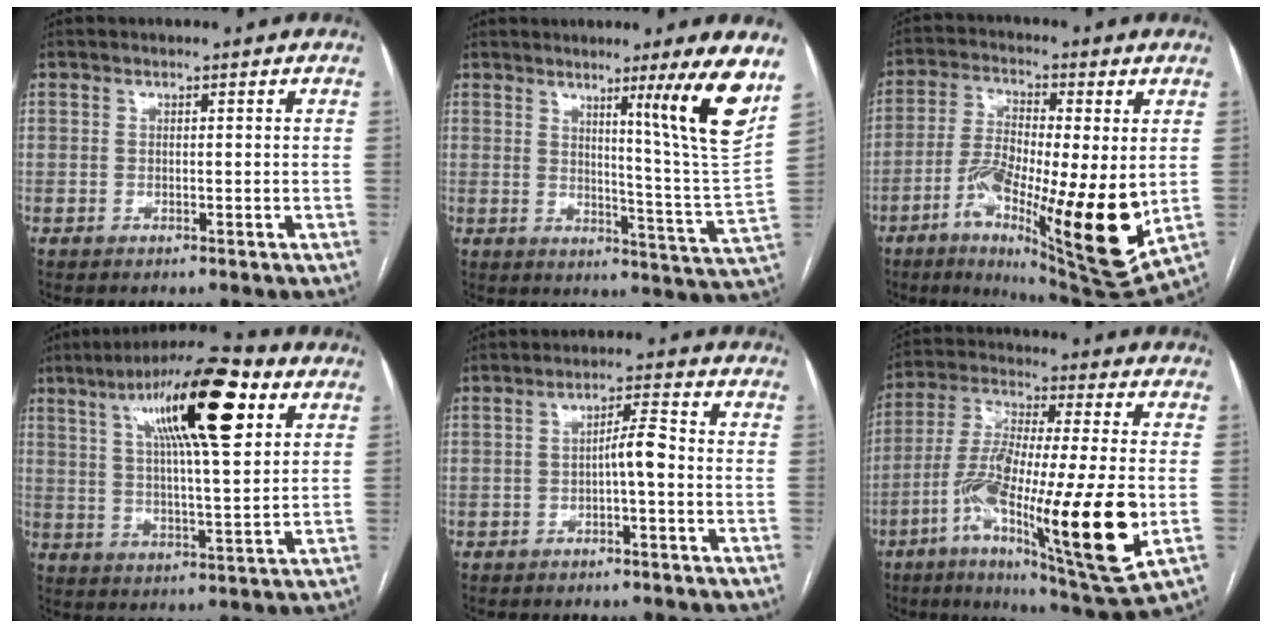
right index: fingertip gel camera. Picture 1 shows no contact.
{"total": 13.8, "force": [8.1, -3.4, 10.7], "torque": [-0.135, -0.050, 0.107]}
{"total": 19.5, "force": [-4.0, 3.9, 18.7], "torque": [-0.295, -0.024, -0.055]}
{"total": 17.5, "force": [7.7, 2.9, 15.4], "torque": [-0.253, 0.027, 0.121]}
{"total": 3.7, "force": [-0.8, 0.5, 3.6], "torque": [-0.054, 0.011, -0.013]}
{"total": 23.6, "force": [-6.3, 2.3, 22.6], "torque": [-0.387, -0.036, -0.103]}